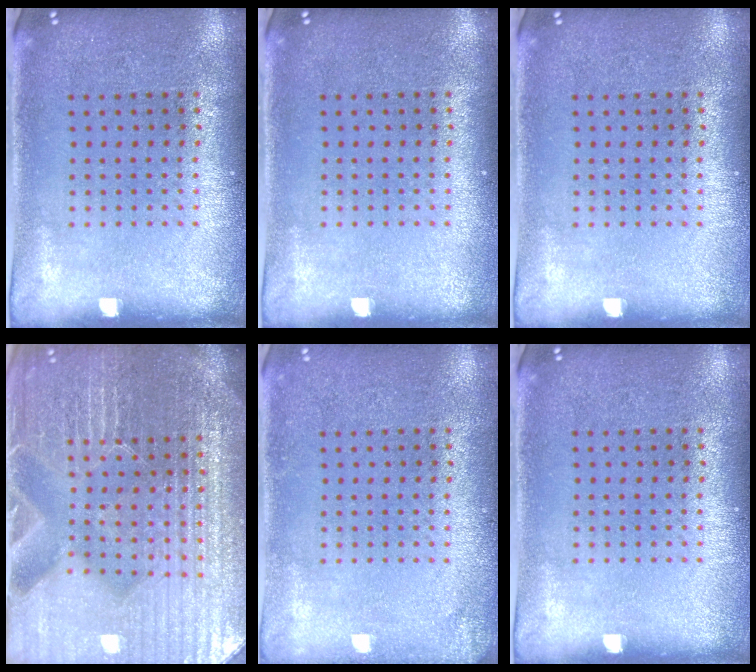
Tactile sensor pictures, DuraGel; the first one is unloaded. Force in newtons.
{"total": 0.0}
{"total": 0.0}
{"total": 5.7, "press": 5.2, "slide": 2.3}
{"total": 1.3, "press": 1.3, "slide": 0.1}
{"total": 0.0}